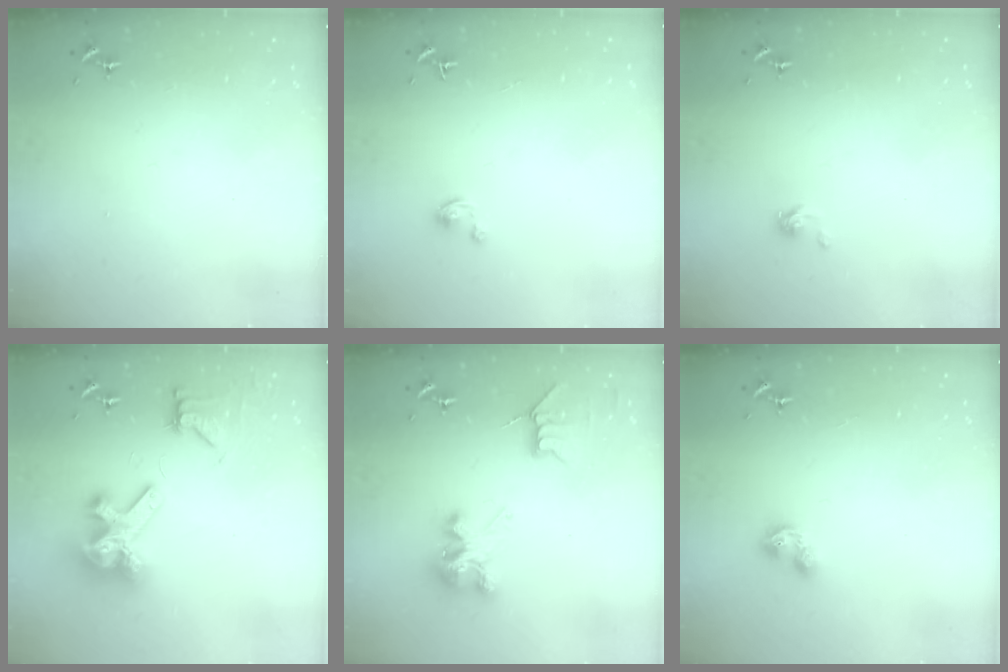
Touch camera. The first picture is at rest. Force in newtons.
{"total": 2.7, "press": 2.7, "slide": 0.3}
{"total": 2.4, "press": 2.4, "slide": 0.3}
{"total": 13.0, "press": 12.8, "slide": 1.8}
{"total": 8.3, "press": 8.3, "slide": 0.1}
{"total": 6.8, "press": 6.8, "slide": 0.5}